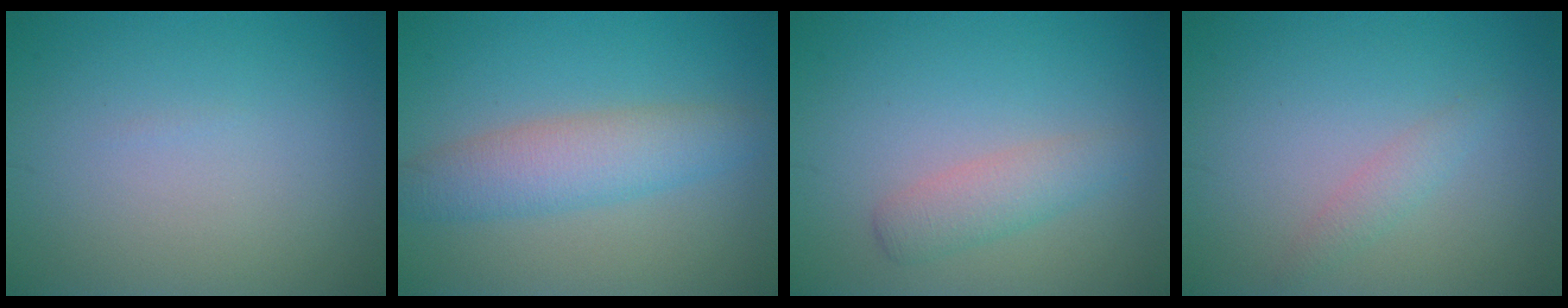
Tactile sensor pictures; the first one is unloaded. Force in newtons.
{"total": 4.6, "press": 4.6, "slide": 0.3}
{"total": 2.5, "press": 2.5, "slide": 0.0}
{"total": 1.3, "press": 1.3, "slide": 0.1}